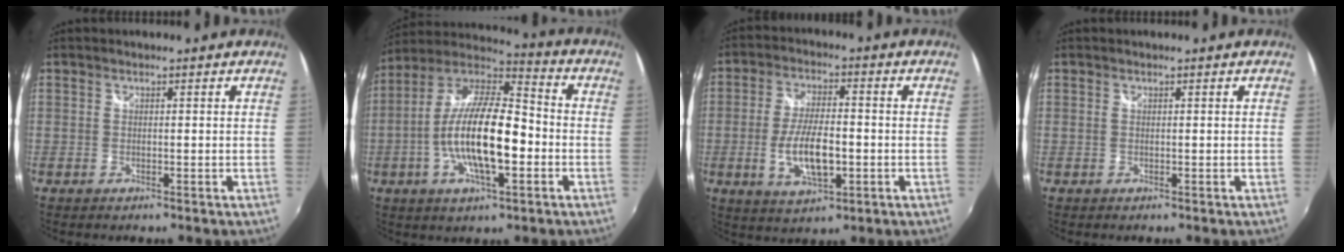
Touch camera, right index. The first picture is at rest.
{"total": 18.3, "force": [-3.8, 5.9, 16.9], "torque": [-0.323, -0.002, -0.077]}
{"total": 10.5, "force": [-2.3, 4.0, 9.4], "torque": [-0.184, -0.007, -0.037]}
{"total": 0.0}